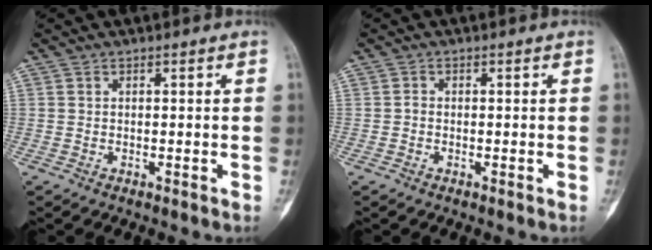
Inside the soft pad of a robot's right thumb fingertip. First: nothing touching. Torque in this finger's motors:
{"motor_torque": [-0.02, 0.01, 0.09, -0.07, 0.00]}